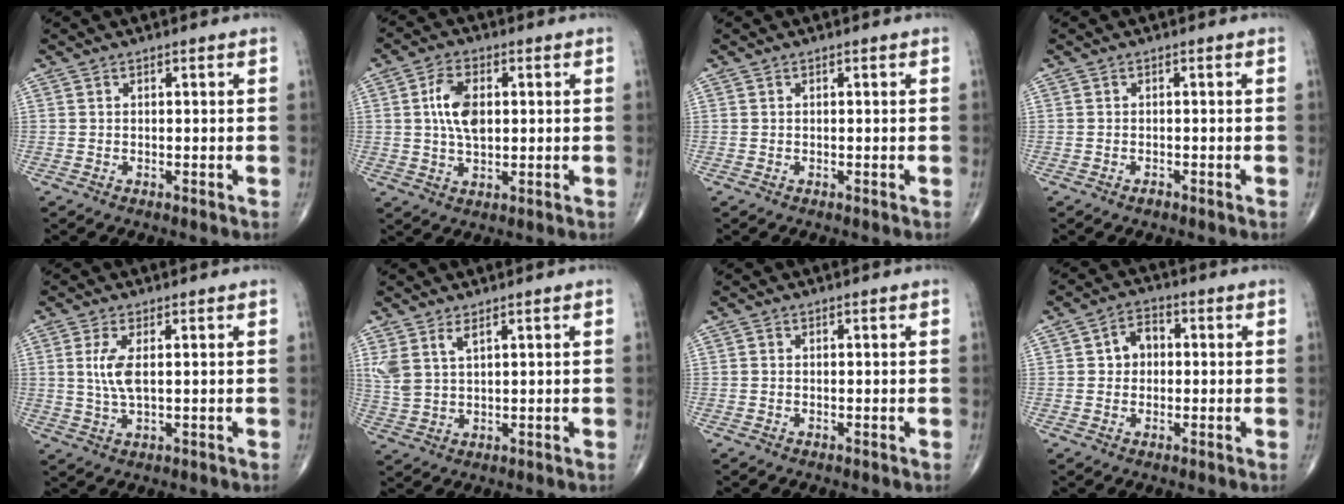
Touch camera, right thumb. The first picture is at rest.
{"total": 7.6, "force": [1.1, 4.3, 6.2], "torque": [-0.110, 0.002, 0.019]}
{"total": 0.0}
{"total": 0.7, "force": [-0.6, 0.3, 0.2], "torque": [-0.003, 0.002, -0.012]}
{"total": 4.9, "force": [0.8, 1.6, 4.5], "torque": [-0.106, -0.007, 0.020]}
{"total": 4.7, "force": [2.6, 1.9, 3.4], "torque": [-0.080, -0.009, 0.064]}
{"total": 0.0}
{"total": 4.7, "force": [0.4, 3.7, 2.8], "torque": [-0.024, 0.015, -0.002]}